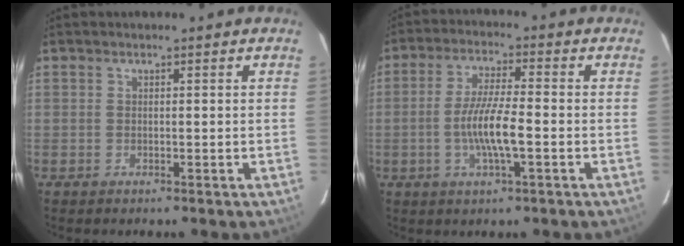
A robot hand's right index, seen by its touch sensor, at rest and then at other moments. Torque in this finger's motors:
{"motor_torque": [0.99, -0.47, 0.66, 0.19]}